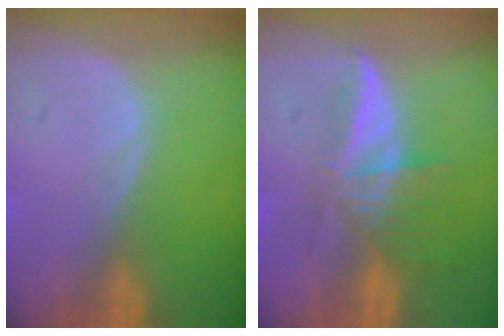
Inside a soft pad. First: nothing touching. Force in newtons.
{"total": 6.2, "press": 5.5, "slide": 2.8}